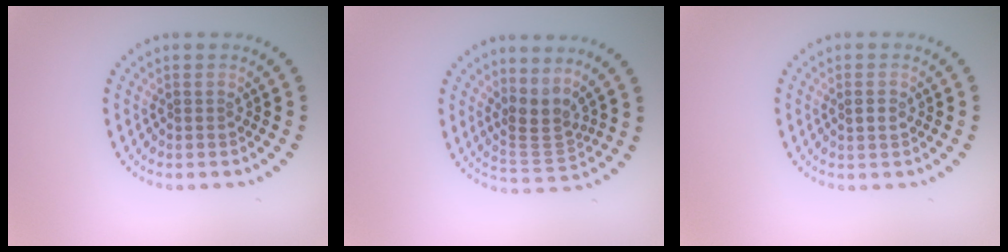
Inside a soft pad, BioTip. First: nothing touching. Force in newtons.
{"total": 2.8, "press": 1.9, "slide": 2.1}
{"total": 1.0, "press": 1.0, "slide": 0.2}